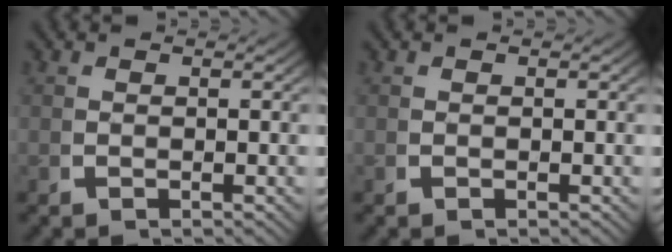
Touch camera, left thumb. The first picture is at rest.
{"total": 0.0}